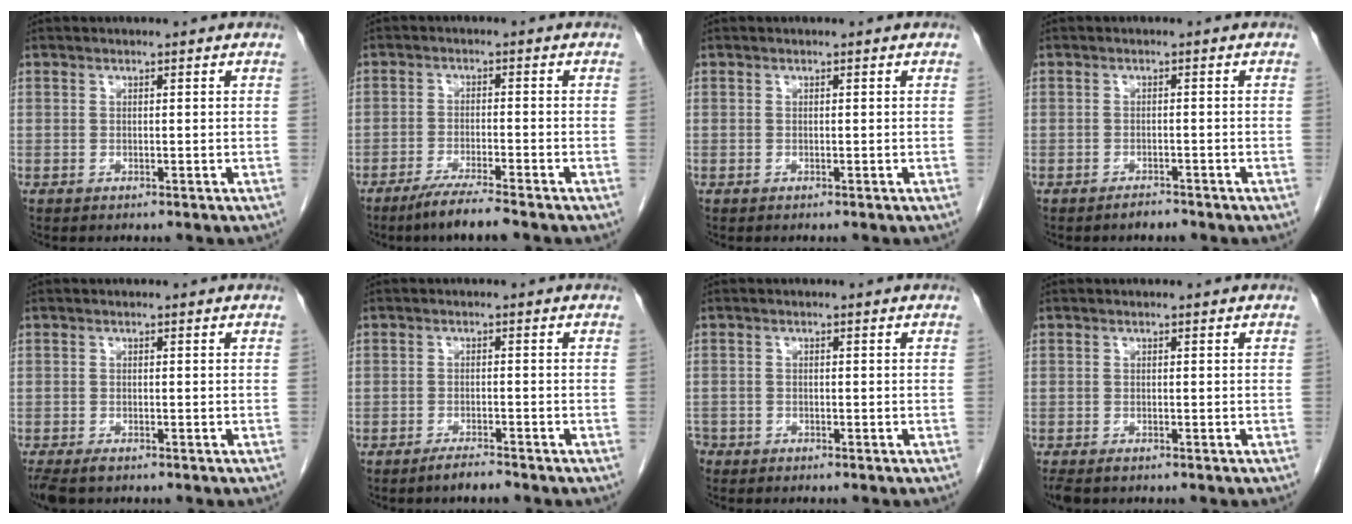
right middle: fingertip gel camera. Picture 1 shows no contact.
{"total": 5.6, "force": [-4.4, -0.5, 3.4], "torque": [-0.063, -0.017, -0.080]}
{"total": 0.0}
{"total": 1.4, "force": [-1.3, 0.3, 0.4], "torque": [-0.012, -0.002, -0.017]}
{"total": 3.6, "force": [-2.8, 1.2, 1.9], "torque": [-0.038, -0.010, -0.047]}
{"total": 2.4, "force": [-2.1, 0.0, 1.2], "torque": [-0.027, -0.004, -0.037]}
{"total": 2.9, "force": [-2.4, 1.7, 0.4], "torque": [-0.013, 0.001, -0.043]}
{"total": 2.3, "force": [-1.9, 0.8, 1.1], "torque": [-0.023, -0.008, -0.029]}